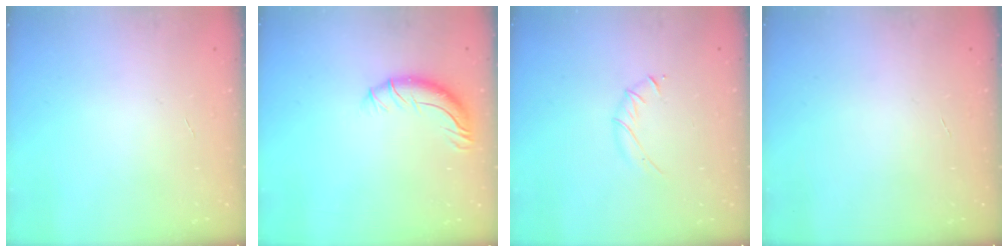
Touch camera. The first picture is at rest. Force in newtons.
{"total": 8.7, "press": 8.6, "slide": 1.1}
{"total": 3.7, "press": 3.6, "slide": 1.1}
{"total": 0.0}